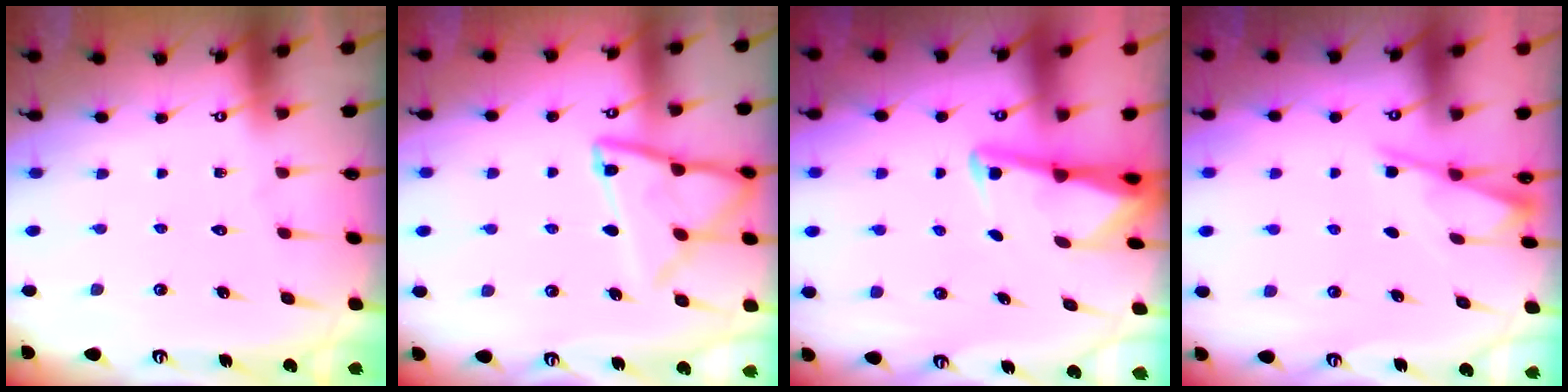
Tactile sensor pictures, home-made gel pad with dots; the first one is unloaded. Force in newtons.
{"total": 13.9, "press": 13.8, "slide": 1.4}
{"total": 3.0, "press": 3.0, "slide": 0.3}
{"total": 2.4, "press": 2.4, "slide": 0.4}